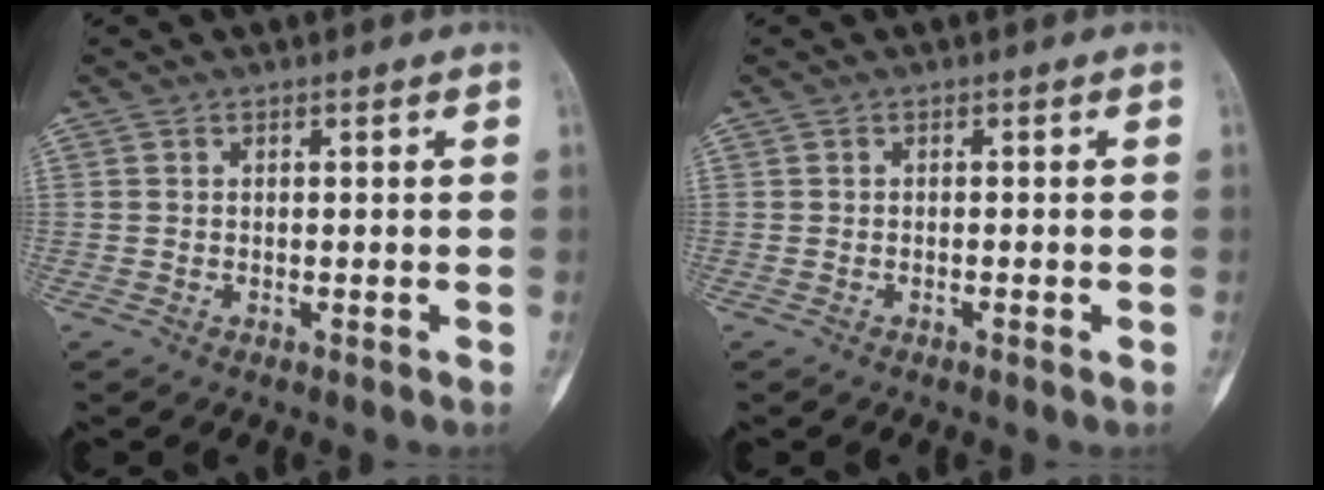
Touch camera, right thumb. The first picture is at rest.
{"total": 0.6, "force": [-0.3, 0.1, 0.5], "torque": [-0.011, 0.001, -0.005]}